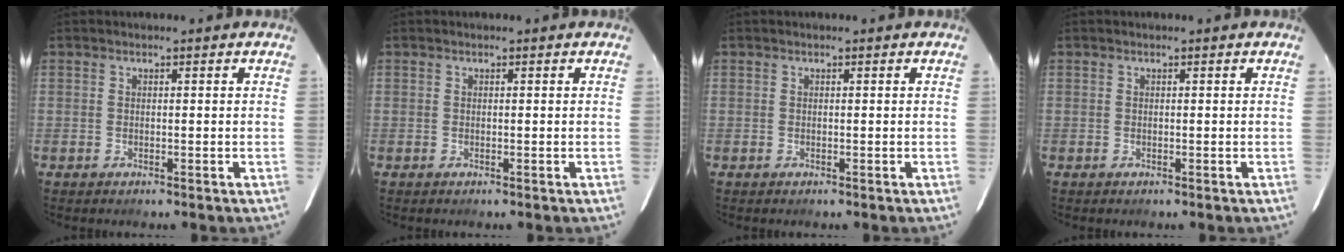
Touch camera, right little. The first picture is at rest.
{"total": 0.0}
{"total": 0.0}
{"total": 0.0}